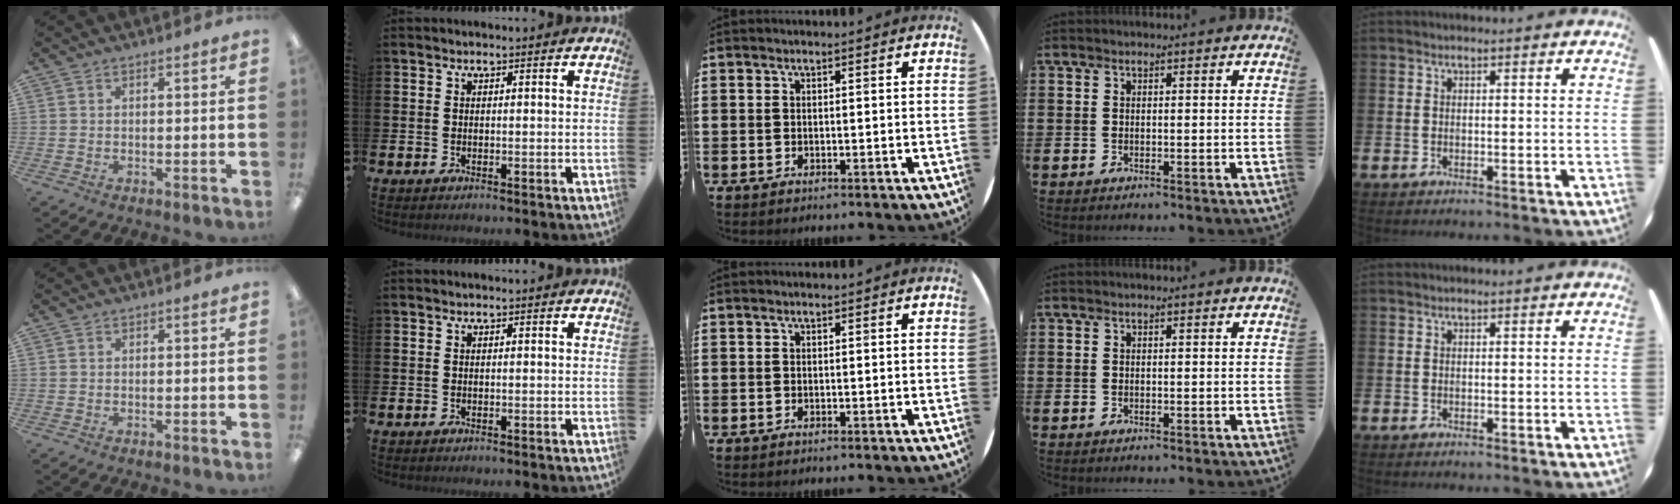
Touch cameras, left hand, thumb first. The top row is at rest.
{}